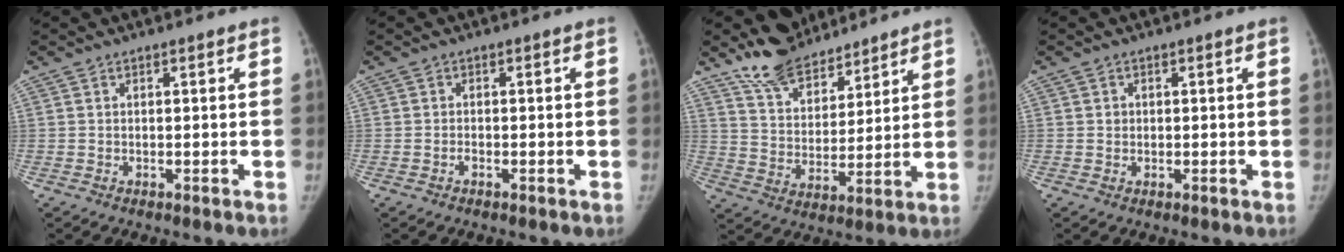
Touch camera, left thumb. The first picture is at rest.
{"total": 0.6, "force": [-0.5, 0.3, 0.1], "torque": [0.003, -0.002, -0.011]}
{"total": 11.6, "force": [10.0, 4.9, 3.3], "torque": [-0.029, -0.061, 0.187]}
{"total": 1.0, "force": [0.1, 1.0, 0.1], "torque": [0.008, -0.001, 0.001]}